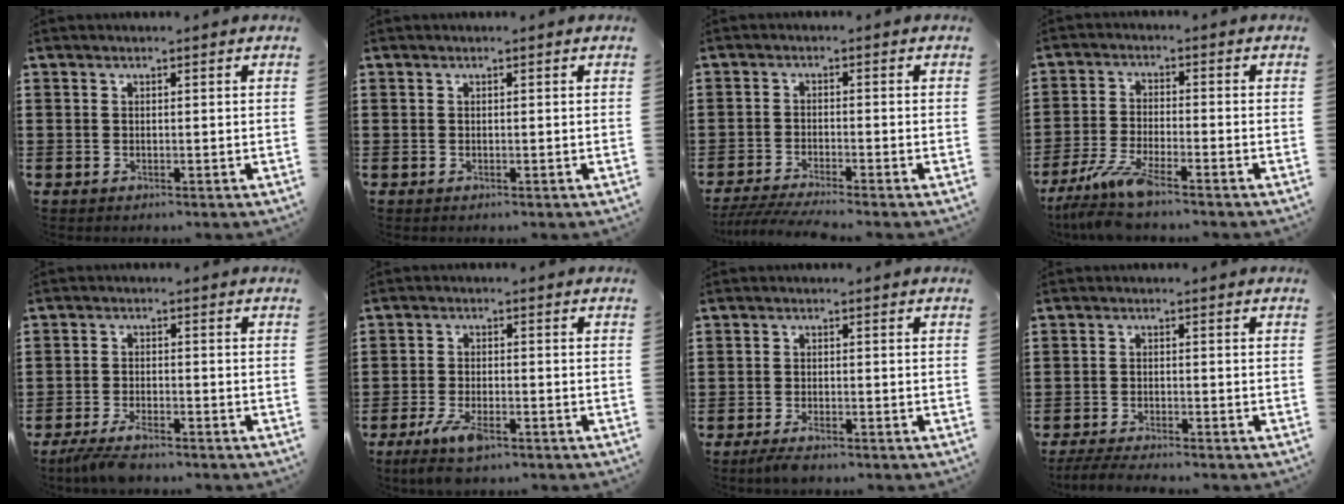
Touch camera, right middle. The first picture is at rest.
{"total": 0.0}
{"total": 3.4, "force": [-3.1, -0.2, 1.4], "torque": [-0.038, -0.010, -0.065]}
{"total": 6.4, "force": [-5.2, 0.2, 3.6], "torque": [-0.091, -0.022, -0.103]}
{"total": 4.0, "force": [-3.4, 0.6, 2.0], "torque": [-0.055, -0.010, -0.071]}
{"total": 5.2, "force": [-3.2, 1.6, 3.9], "torque": [-0.087, -0.009, -0.060]}
{"total": 2.1, "force": [-1.6, 0.4, 1.2], "torque": [-0.030, -0.003, -0.032]}
{"total": 2.7, "force": [-2.6, 0.0, 0.8], "torque": [-0.021, -0.001, -0.054]}